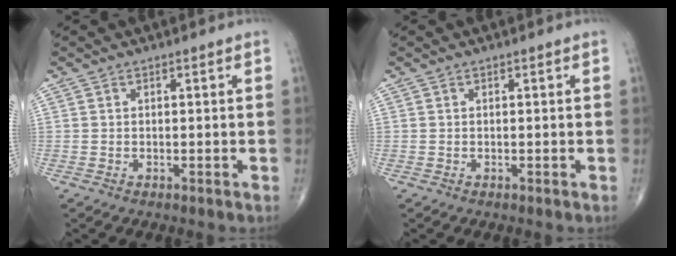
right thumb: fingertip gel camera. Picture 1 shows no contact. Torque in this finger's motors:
{"motor_torque": [0.18, 0.21, -0.02, 0.00, 0.02]}